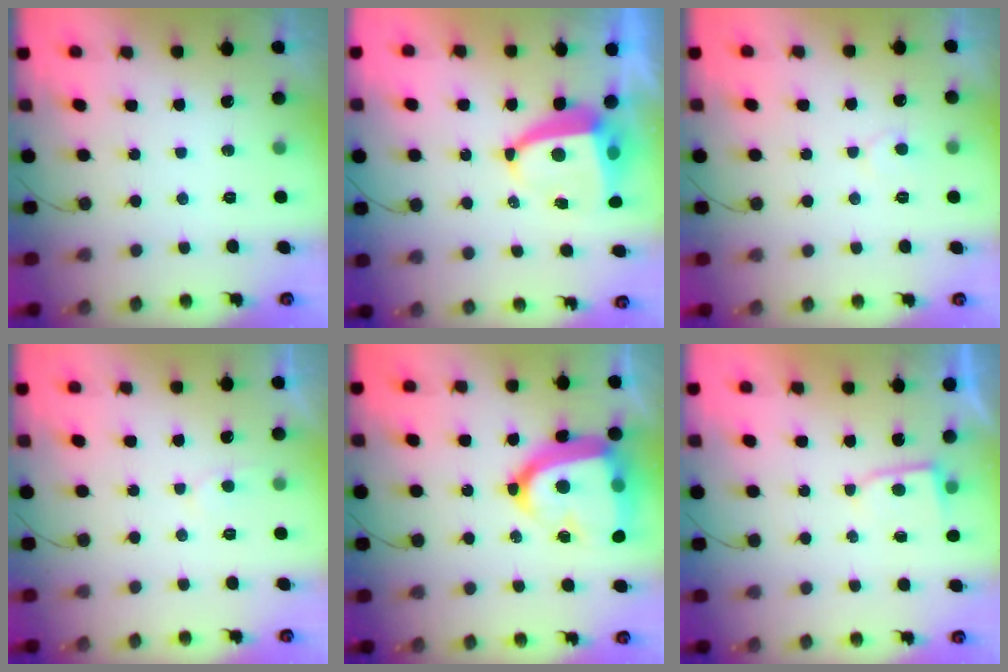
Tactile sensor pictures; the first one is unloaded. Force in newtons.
{"total": 7.3, "press": 7.3, "slide": 1.0}
{"total": 4.3, "press": 4.3, "slide": 0.4}
{"total": 6.1, "press": 6.0, "slide": 0.6}
{"total": 23.4, "press": 23.3, "slide": 1.9}
{"total": 3.2, "press": 3.2, "slide": 0.2}